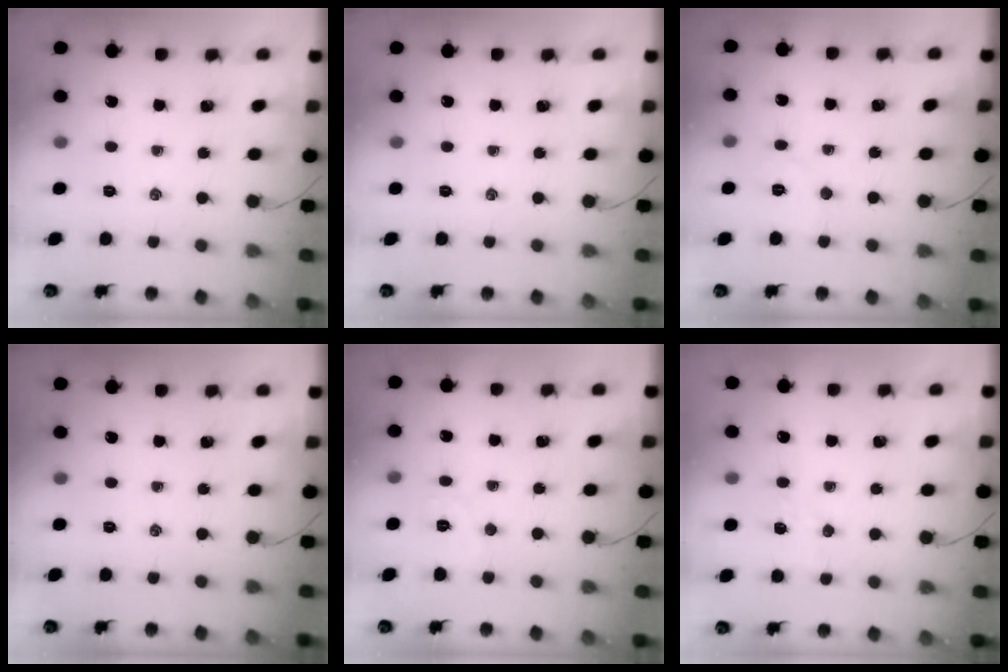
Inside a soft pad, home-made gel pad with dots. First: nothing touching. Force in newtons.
{"total": 0.0}
{"total": 5.1, "press": 5.0, "slide": 0.9}
{"total": 0.0}
{"total": 5.1, "press": 5.0, "slide": 1.1}
{"total": 2.5, "press": 2.4, "slide": 0.7}